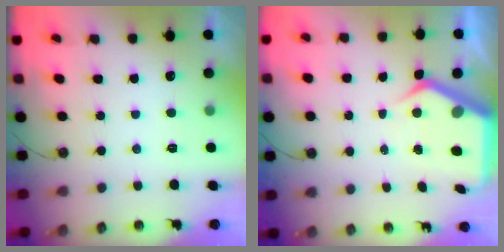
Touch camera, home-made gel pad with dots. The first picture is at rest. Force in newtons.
{"total": 7.1, "press": 7.1, "slide": 0.4}